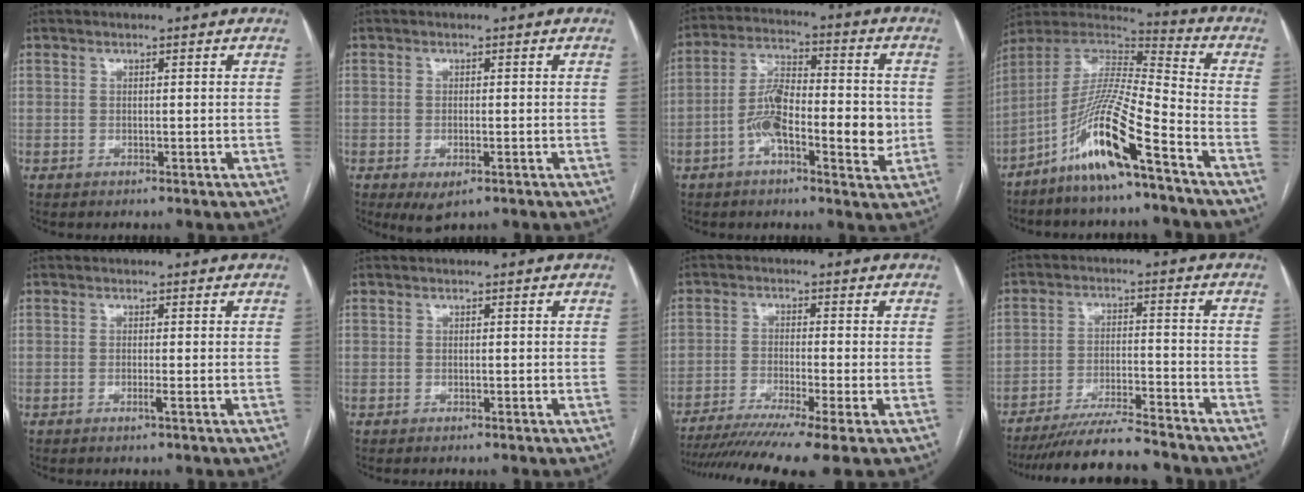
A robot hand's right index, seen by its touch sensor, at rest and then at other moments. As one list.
[{"total": 3.5, "force": [-1.7, 1.3, 2.8], "torque": [-0.045, -0.006, -0.018]}, {"total": 12.1, "force": [-2.6, 4.2, 11.0], "torque": [-0.194, 0.019, -0.047]}, {"total": 14.6, "force": [-8.5, 0.2, 11.8], "torque": [-0.240, -0.006, -0.165]}, {"total": 0.8, "force": [-0.3, -0.2, 0.7], "torque": [-0.013, -0.001, -0.006]}, {"total": 0.0}, {"total": 13.5, "force": [-10.1, -1.0, 8.8], "torque": [-0.143, -0.032, -0.163]}, {"total": 12.3, "force": [-11.4, 0.5, 4.7], "torque": [-0.068, -0.010, -0.184]}]